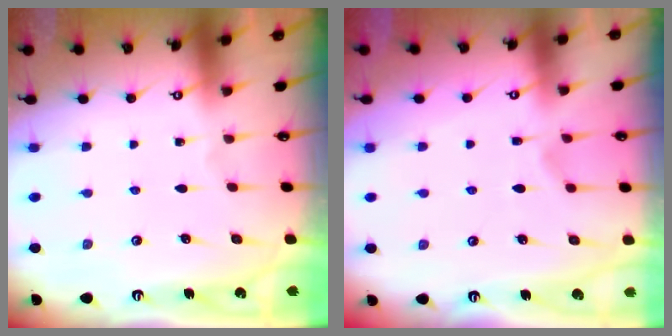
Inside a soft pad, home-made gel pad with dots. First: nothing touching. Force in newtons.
{"total": 2.4, "press": 2.0, "slide": 1.2}